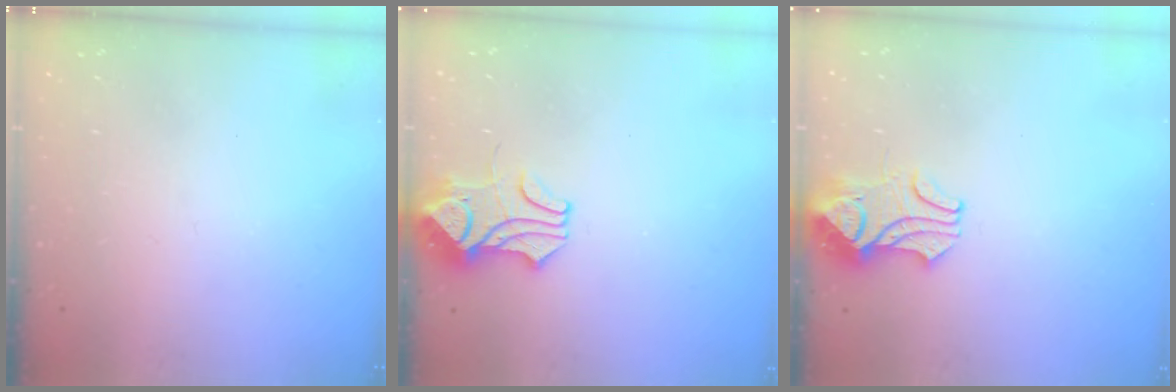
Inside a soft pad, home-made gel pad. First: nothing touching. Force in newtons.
{"total": 2.2, "press": 2.1, "slide": 0.7}
{"total": 2.3, "press": 2.1, "slide": 0.9}